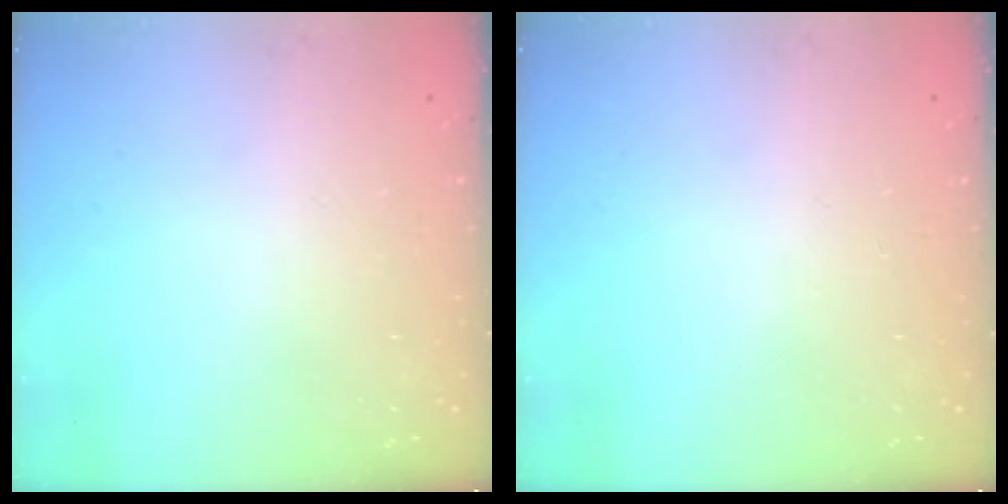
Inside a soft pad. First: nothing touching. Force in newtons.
{"total": 0.0}